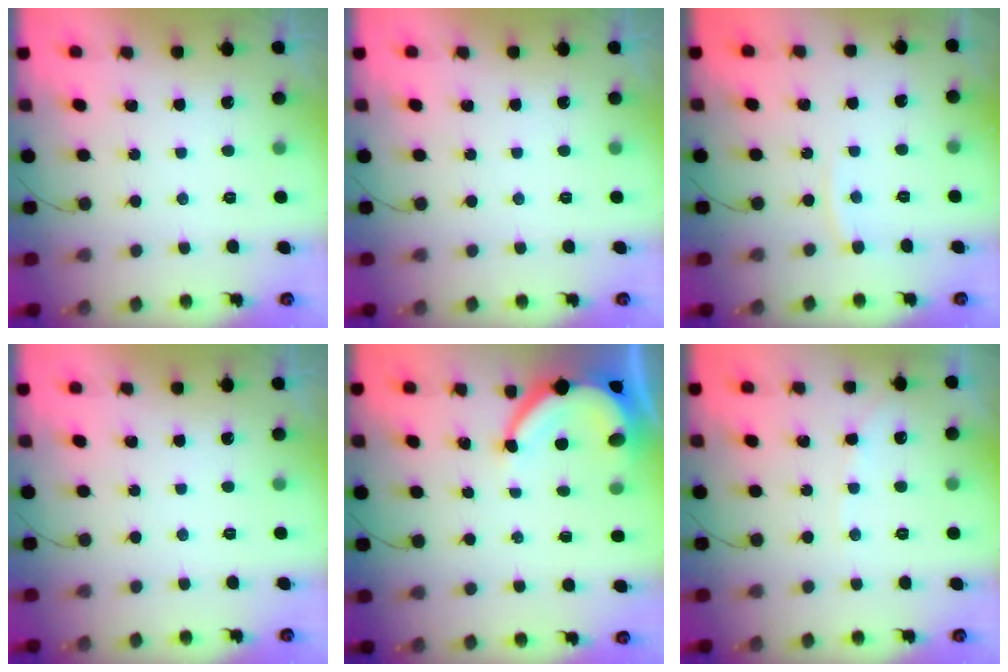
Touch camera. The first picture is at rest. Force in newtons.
{"total": 0.0}
{"total": 4.7, "press": 4.6, "slide": 0.6}
{"total": 0.0}
{"total": 7.6, "press": 7.6, "slide": 0.6}
{"total": 3.6, "press": 3.6, "slide": 0.4}